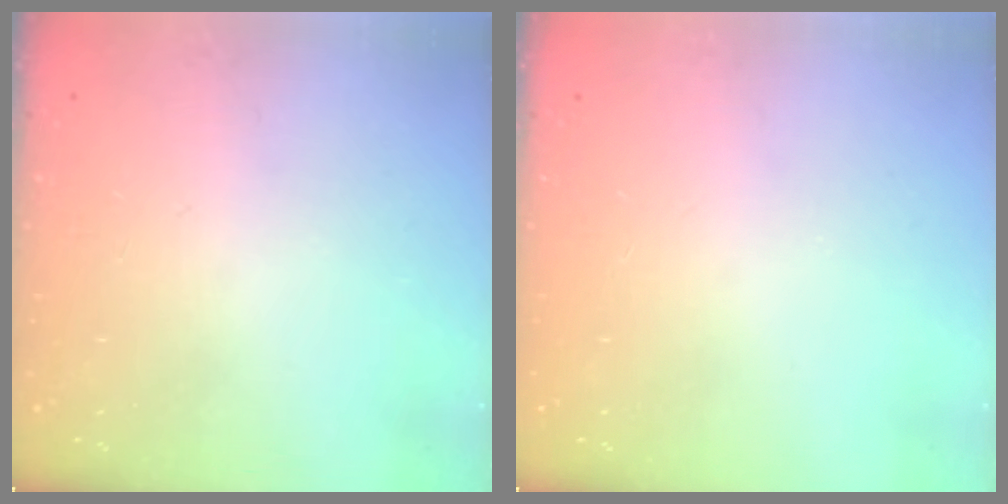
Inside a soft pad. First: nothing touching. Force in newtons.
{"total": 0.0}